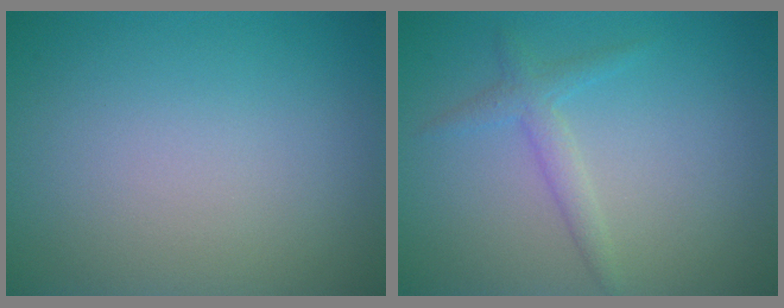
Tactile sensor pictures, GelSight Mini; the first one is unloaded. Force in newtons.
{"total": 1.8, "press": 1.8, "slide": 0.0}